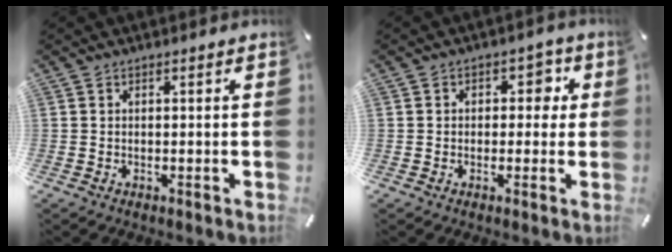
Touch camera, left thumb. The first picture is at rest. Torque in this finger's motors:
{"motor_torque": [-0.05, 0.06, 0.10, 0.06, -0.04]}